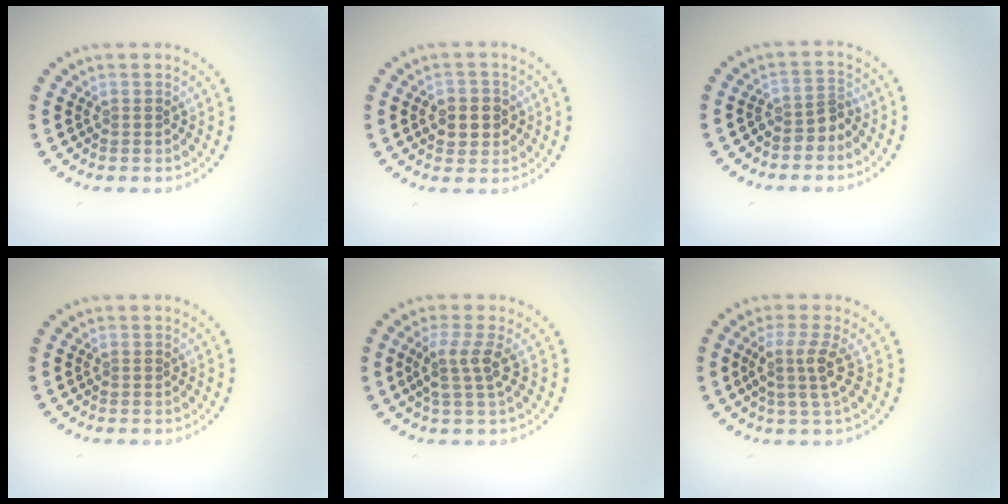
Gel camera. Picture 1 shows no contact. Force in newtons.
{"total": 2.9, "press": 2.9, "slide": 0.6}
{"total": 2.0, "press": 1.4, "slide": 1.4}
{"total": 0.0}
{"total": 2.6, "press": 1.9, "slide": 1.7}
{"total": 2.7, "press": 2.2, "slide": 1.7}